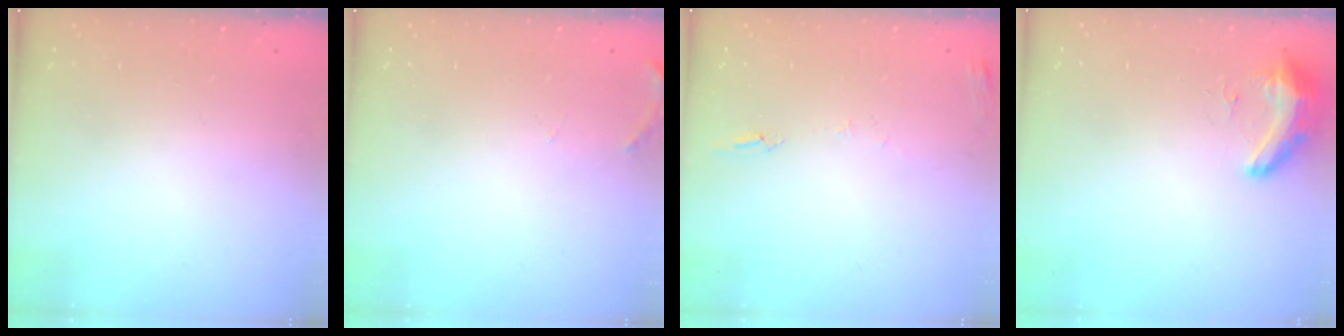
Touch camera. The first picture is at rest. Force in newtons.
{"total": 5.6, "press": 5.4, "slide": 1.3}
{"total": 6.0, "press": 6.0, "slide": 0.6}
{"total": 10.2, "press": 9.3, "slide": 4.2}